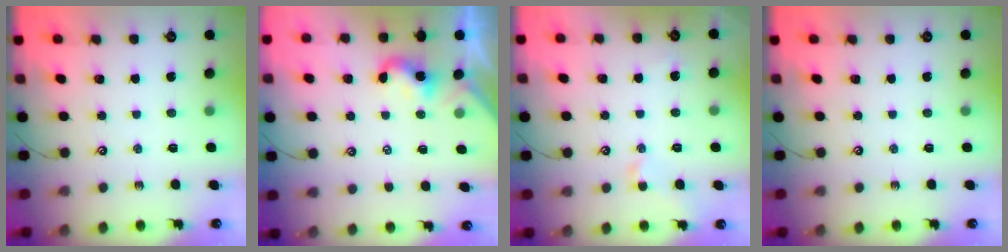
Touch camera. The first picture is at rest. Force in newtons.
{"total": 2.4, "press": 2.4, "slide": 0.2}
{"total": 1.5, "press": 1.4, "slide": 0.3}
{"total": 0.0}